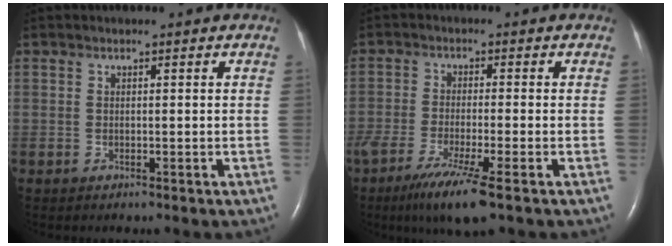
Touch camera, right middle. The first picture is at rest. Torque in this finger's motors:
{"motor_torque": [1.16, -0.98, 0.24, 0.16]}